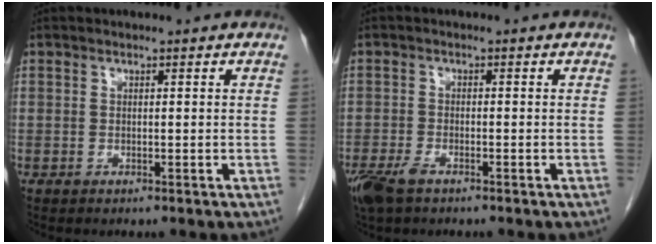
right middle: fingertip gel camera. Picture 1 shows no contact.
{"total": 4.6, "force": [-3.0, 1.7, 3.0], "torque": [-0.066, -0.010, -0.055]}